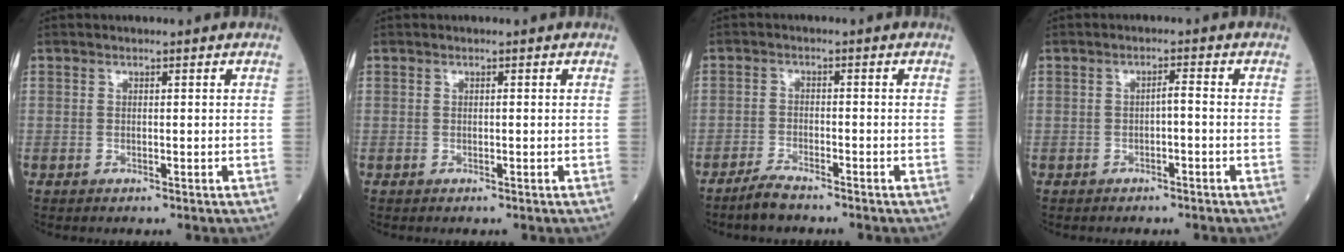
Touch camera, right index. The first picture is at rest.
{"total": 0.0}
{"total": 3.3, "force": [-3.0, 0.4, 1.4], "torque": [-0.030, -0.005, -0.058]}
{"total": 1.6, "force": [-0.5, 0.2, 1.5], "torque": [-0.020, 0.006, -0.008]}